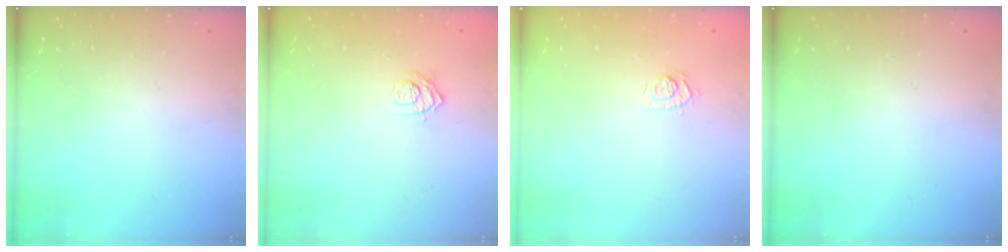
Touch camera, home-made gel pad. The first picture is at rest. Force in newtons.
{"total": 7.1, "press": 7.0, "slide": 1.6}
{"total": 5.6, "press": 5.4, "slide": 1.5}
{"total": 0.0}